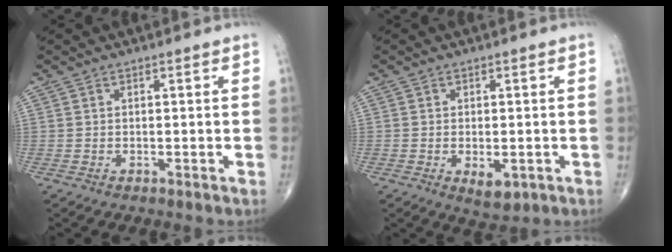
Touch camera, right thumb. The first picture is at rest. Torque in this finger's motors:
{"motor_torque": [-0.23, 0.14, -0.27, -0.07, 0.08]}